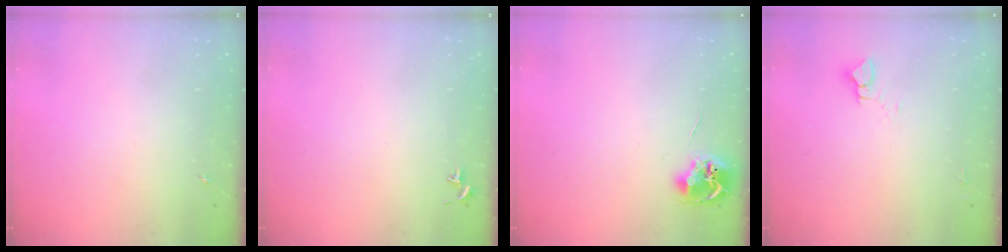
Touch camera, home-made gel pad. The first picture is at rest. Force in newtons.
{"total": 0.8, "press": 0.7, "slide": 0.3}
{"total": 7.6, "press": 7.5, "slide": 0.6}
{"total": 4.3, "press": 4.3, "slide": 0.4}